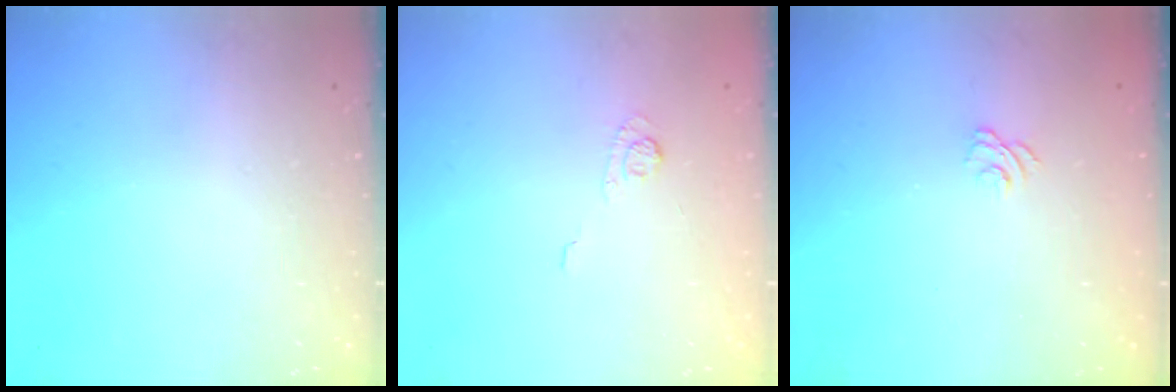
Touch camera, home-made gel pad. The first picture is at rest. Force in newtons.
{"total": 4.8, "press": 4.6, "slide": 1.4}
{"total": 1.5, "press": 0.9, "slide": 1.2}